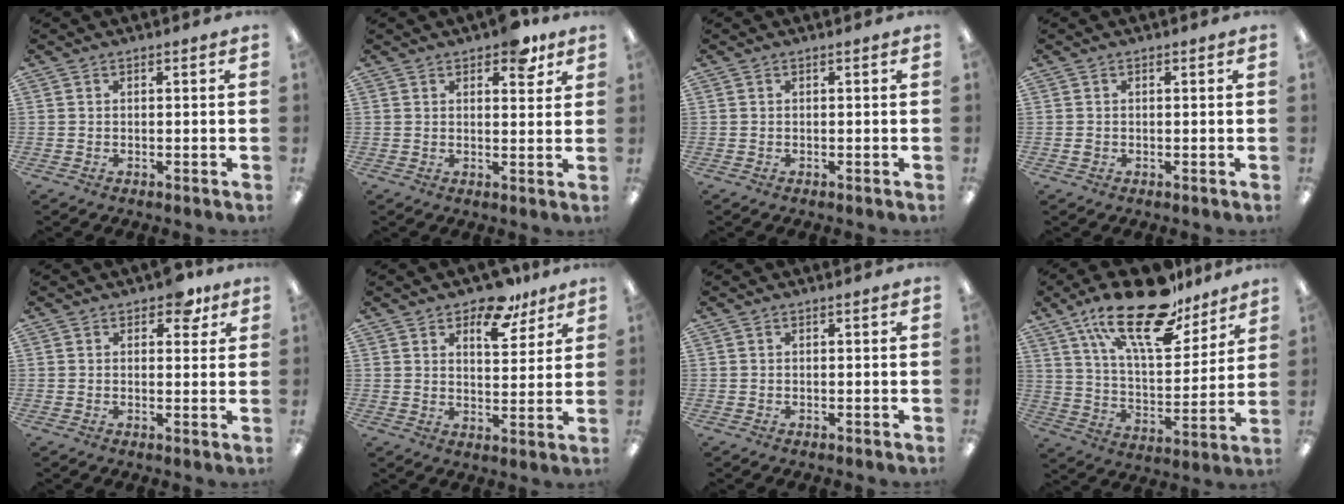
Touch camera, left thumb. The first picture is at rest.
{"total": 5.5, "force": [3.8, 2.6, 3.0], "torque": [-0.028, -0.015, 0.063]}
{"total": 0.0}
{"total": 0.8, "force": [-0.1, 0.8, 0.4], "torque": [-0.006, 0.004, -0.003]}
{"total": 4.8, "force": [2.8, 2.8, 2.6], "torque": [-0.018, -0.005, 0.044]}
{"total": 9.6, "force": [7.0, 4.5, 4.9], "torque": [-0.050, -0.041, 0.117]}
{"total": 0.0}
{"total": 24.0, "force": [16.3, 9.4, 14.8], "torque": [-0.245, -0.091, 0.279]}